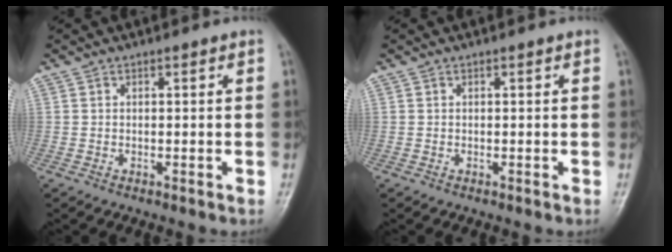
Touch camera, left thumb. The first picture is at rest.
{"total": 0.0}